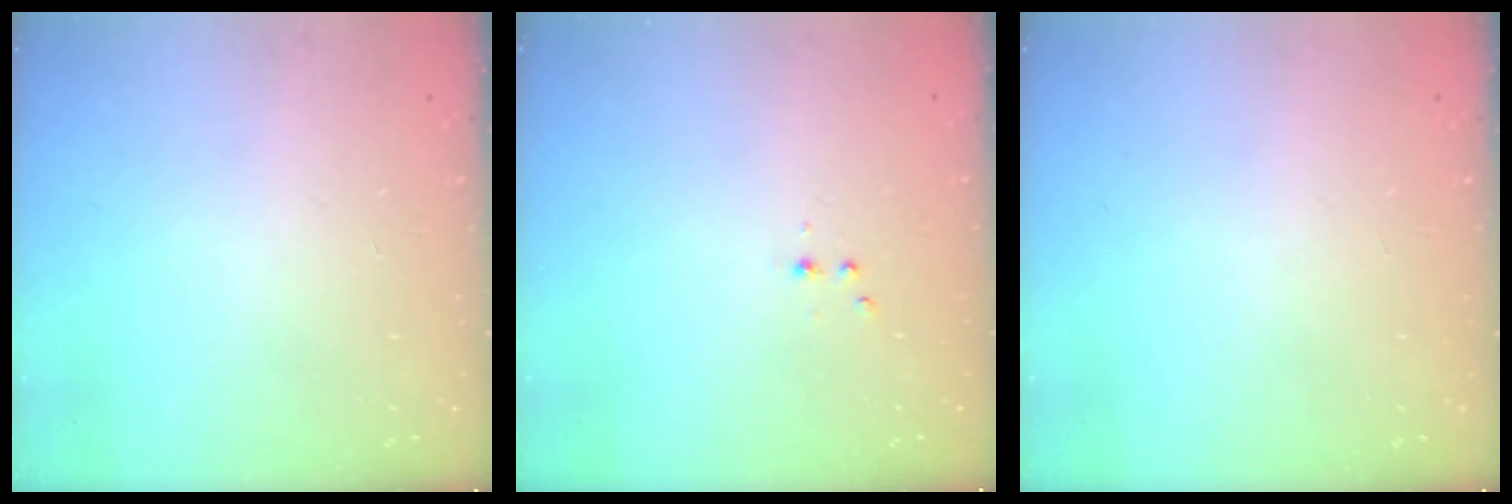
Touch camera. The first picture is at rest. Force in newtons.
{"total": 2.3, "press": 2.1, "slide": 0.9}
{"total": 0.0}